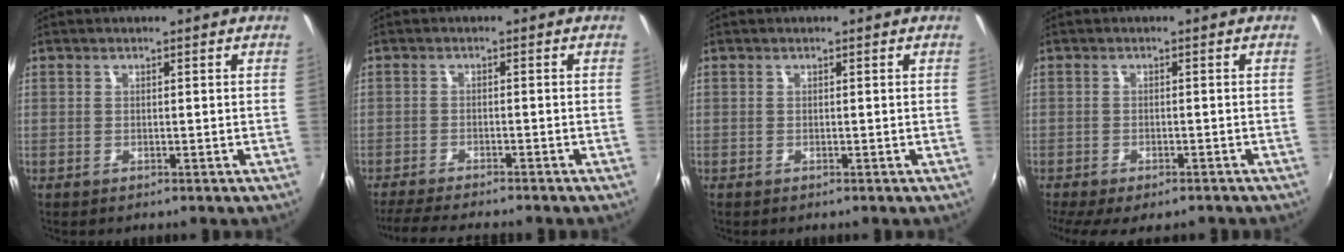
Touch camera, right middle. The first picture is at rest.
{"total": 7.9, "force": [-7.1, 0.4, 3.5], "torque": [-0.085, -0.019, -0.113]}
{"total": 0.0}
{"total": 8.3, "force": [-6.2, 2.8, 4.7], "torque": [-0.108, -0.038, -0.097]}